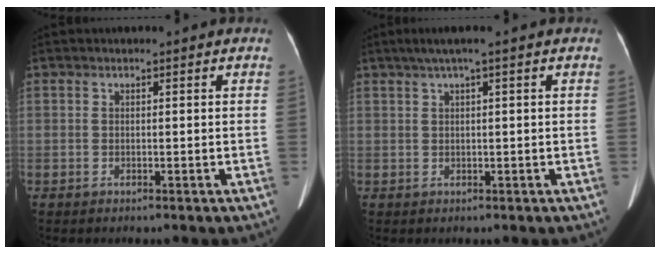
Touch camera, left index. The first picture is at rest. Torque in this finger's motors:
{"motor_torque": [0.10, 0.22, -0.20, 0.07]}